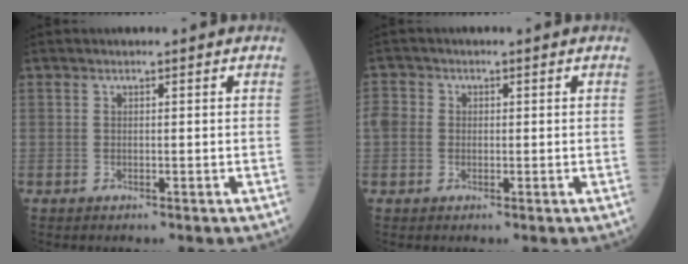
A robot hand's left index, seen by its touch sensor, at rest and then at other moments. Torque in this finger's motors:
{"motor_torque": [0.31, 0.05, 0.23, 0.04]}